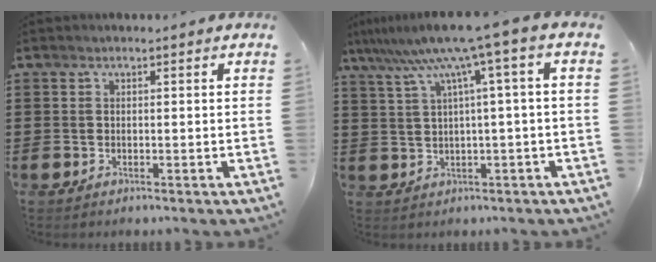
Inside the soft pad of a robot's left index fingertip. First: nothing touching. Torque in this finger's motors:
{"motor_torque": [1.84, -0.30, 1.05, 0.21]}